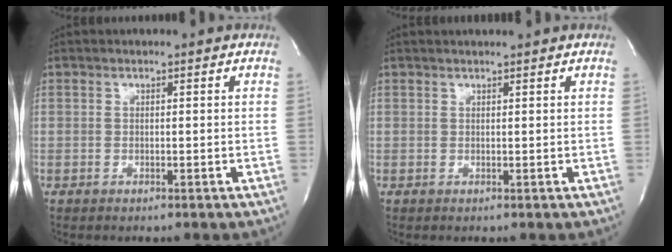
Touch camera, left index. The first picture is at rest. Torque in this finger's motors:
{"motor_torque": [-0.13, -0.17, 0.17, 0.03]}